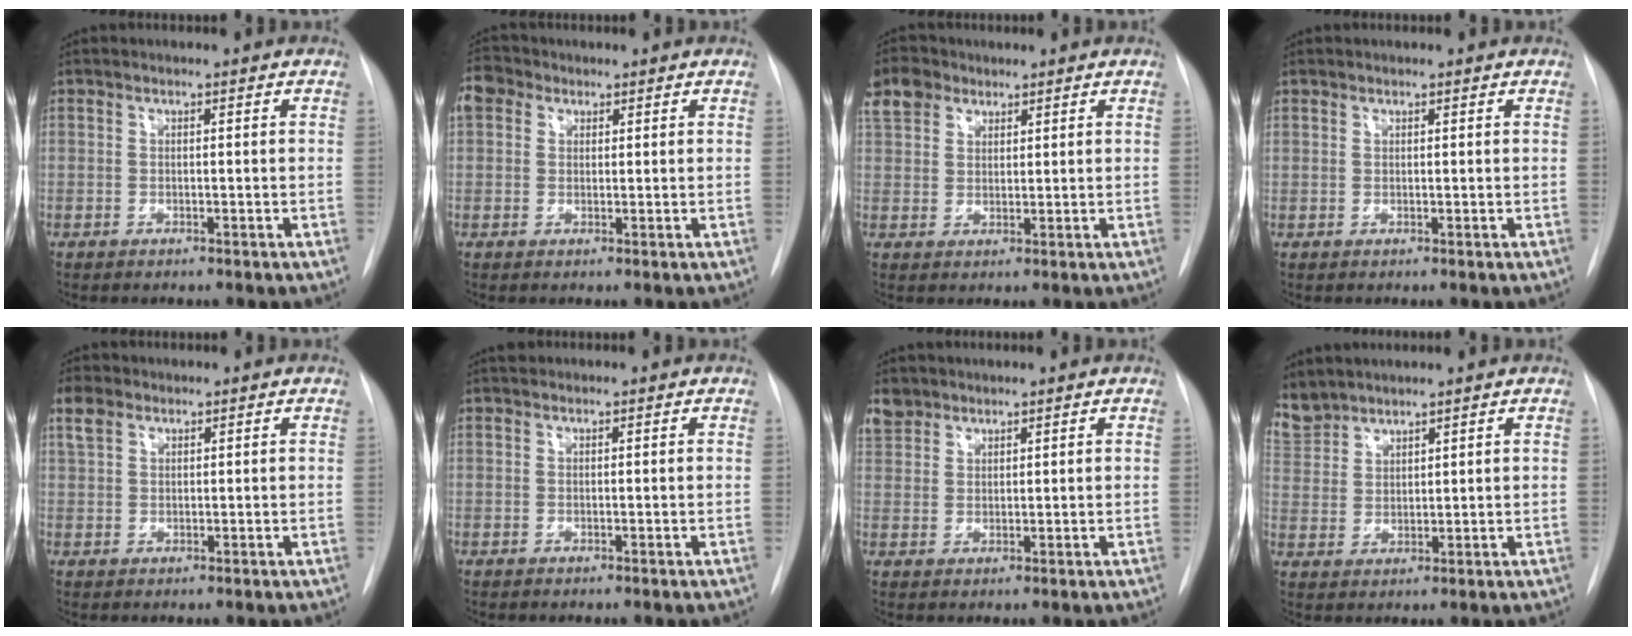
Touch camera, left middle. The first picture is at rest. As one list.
[{"total": 4.8, "force": [2.3, 3.7, 1.9], "torque": [-0.050, 0.025, 0.045]}, {"total": 5.9, "force": [3.8, 4.1, 1.9], "torque": [-0.054, 0.020, 0.079]}, {"total": 0.5, "force": [0.4, 0.3, 0.0], "torque": [-0.003, -0.002, 0.006]}, {"total": 3.2, "force": [2.0, 2.0, 1.4], "torque": [-0.036, 0.015, 0.042]}, {"total": 0.7, "force": [0.6, 0.3, 0.1], "torque": [-0.009, 0.014, 0.013]}, {"total": 4.0, "force": [3.2, 2.3, 0.2], "torque": [0.000, 0.008, 0.064]}, {"total": 6.8, "force": [6.3, 2.5, 0.4], "torque": [-0.013, 0.009, 0.138]}]